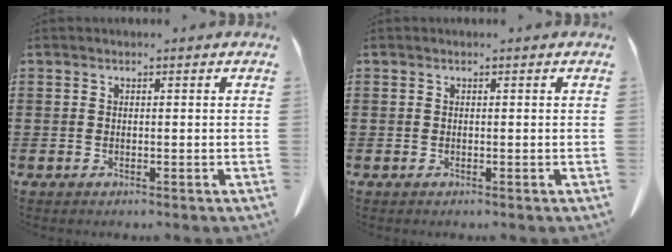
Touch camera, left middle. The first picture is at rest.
{"total": 0.0}